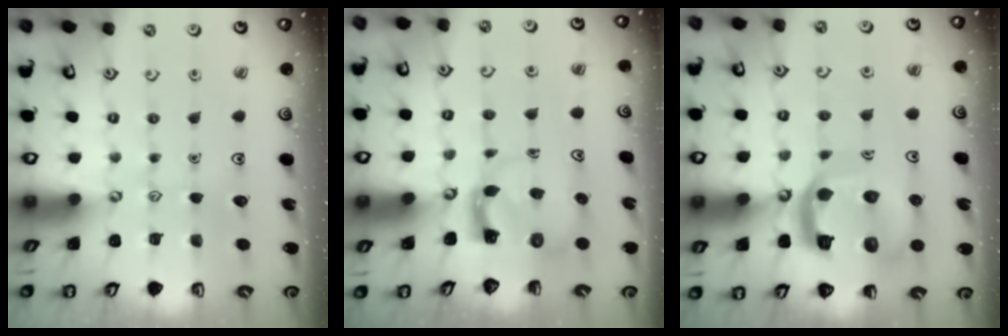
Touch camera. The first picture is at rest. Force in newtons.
{"total": 3.4, "press": 3.4, "slide": 0.5}
{"total": 15.6, "press": 15.4, "slide": 1.9}